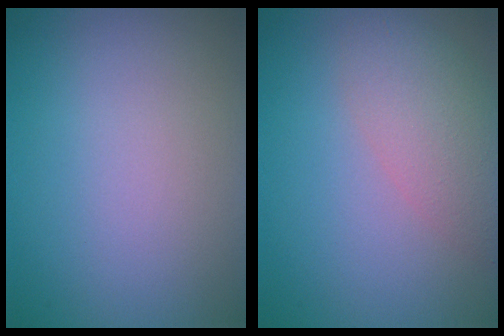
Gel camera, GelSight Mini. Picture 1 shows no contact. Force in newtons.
{"total": 4.2, "press": 4.2, "slide": 0.3}